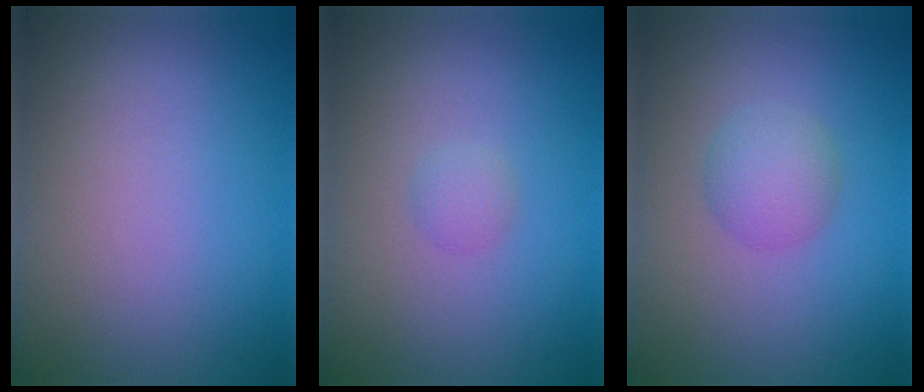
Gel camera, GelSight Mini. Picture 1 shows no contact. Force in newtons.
{"total": 1.0, "press": 1.0, "slide": 0.0}
{"total": 2.4, "press": 2.4, "slide": 0.0}